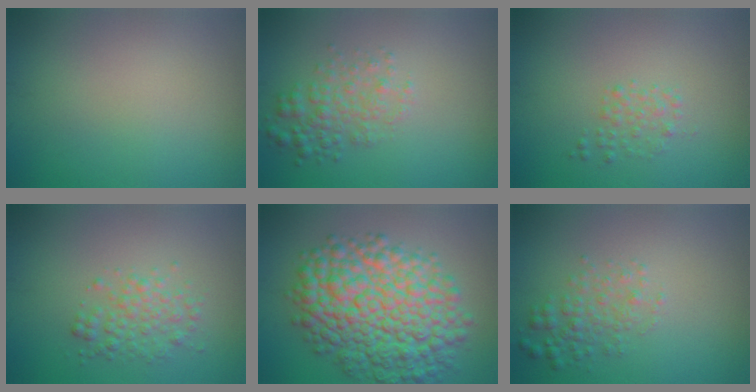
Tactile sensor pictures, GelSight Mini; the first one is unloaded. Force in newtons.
{"total": 2.8, "press": 2.8, "slide": 0.1}
{"total": 1.4, "press": 1.4, "slide": 0.1}
{"total": 2.6, "press": 2.6, "slide": 0.0}
{"total": 11.6, "press": 11.6, "slide": 0.2}
{"total": 2.4, "press": 2.4, "slide": 0.1}